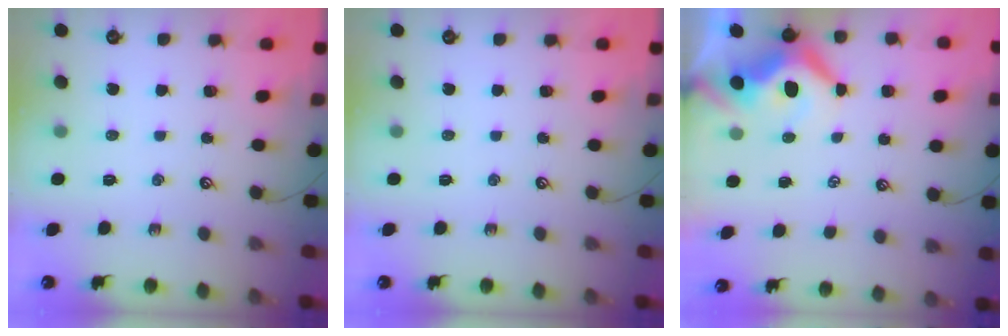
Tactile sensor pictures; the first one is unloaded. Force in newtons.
{"total": 0.0}
{"total": 6.5, "press": 6.4, "slide": 1.2}